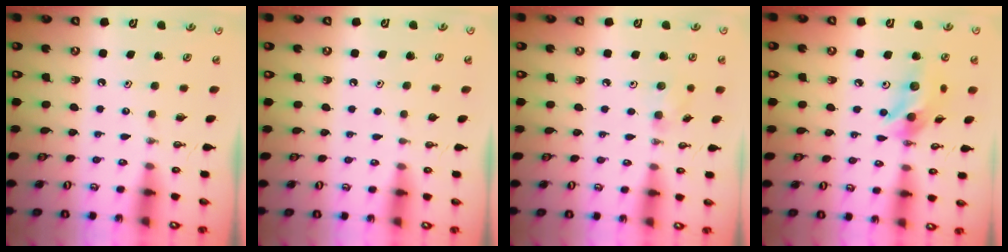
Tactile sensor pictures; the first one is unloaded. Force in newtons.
{"total": 0.0}
{"total": 4.7, "press": 4.5, "slide": 1.4}
{"total": 12.3, "press": 12.3, "slide": 0.7}